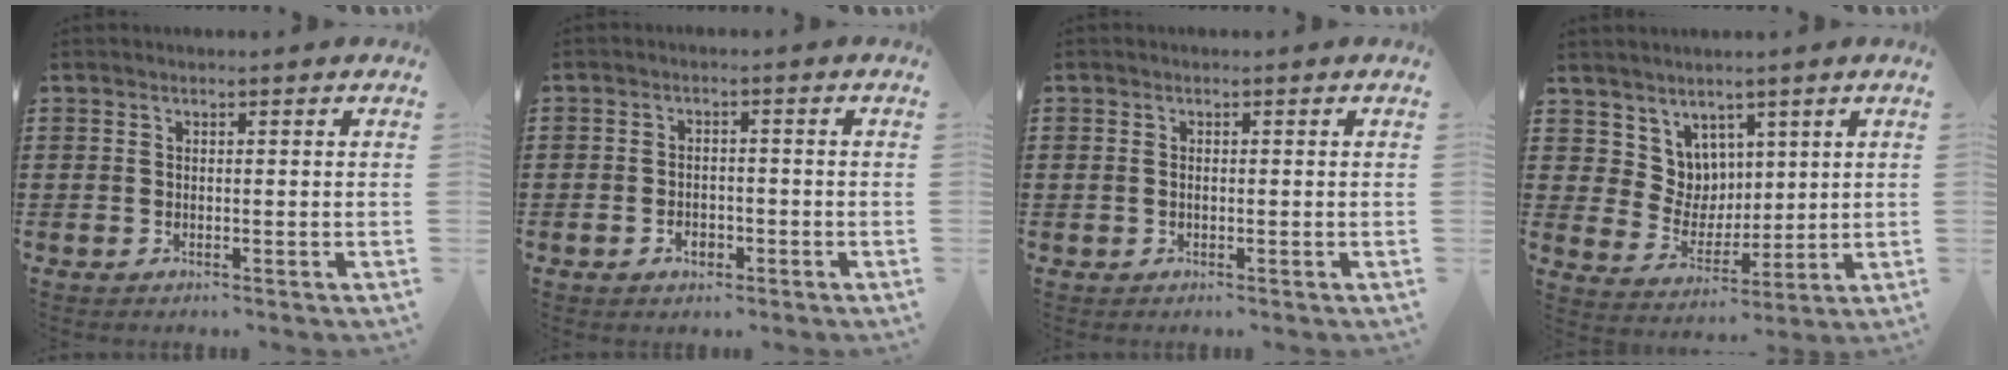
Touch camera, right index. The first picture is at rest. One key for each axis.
{"total": 2.4, "fx": -1.2, "fy": 1.6, "fz": 1.5, "tx": -0.029, "ty": 0.002, "tz": -0.022}
{"total": 0.6, "fx": 0.0, "fy": 0.4, "fz": 0.4, "tx": -0.010, "ty": 0.001, "tz": 0.000}
{"total": 6.6, "fx": 4.0, "fy": 5.2, "fz": 0.6, "tx": -0.048, "ty": -0.008, "tz": 0.079}